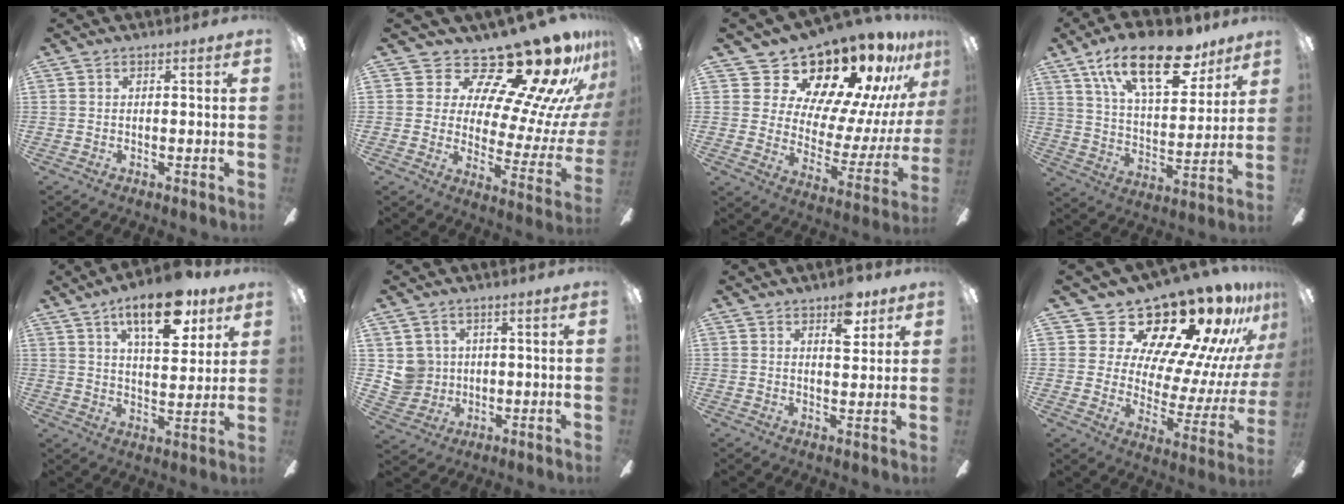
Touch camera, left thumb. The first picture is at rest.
{"total": 21.9, "force": [16.7, 7.4, 12.1], "torque": [-0.180, -0.141, 0.276]}
{"total": 17.2, "force": [15.1, 6.6, 5.1], "torque": [-0.081, -0.144, 0.265]}
{"total": 21.6, "force": [13.7, 9.5, 13.7], "torque": [-0.224, -0.064, 0.234]}
{"total": 15.9, "force": [9.4, 6.9, 10.9], "torque": [-0.160, -0.032, 0.154]}
{"total": 6.6, "force": [1.7, 6.4, 0.7], "torque": [-0.016, 0.002, 0.036]}
{"total": 7.1, "force": [4.6, 3.6, 4.0], "torque": [-0.042, -0.017, 0.076]}
{"total": 24.1, "force": [19.6, 9.8, 10.0], "torque": [-0.148, -0.152, 0.342]}